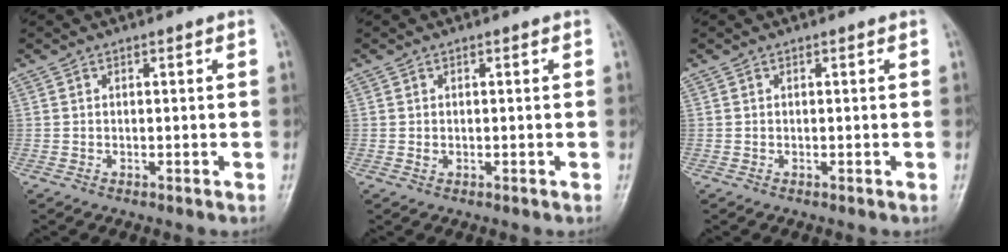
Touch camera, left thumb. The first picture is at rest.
{"total": 0.8, "force": [0.1, 0.7, 0.5], "torque": [-0.004, 0.000, 0.004]}
{"total": 0.0}